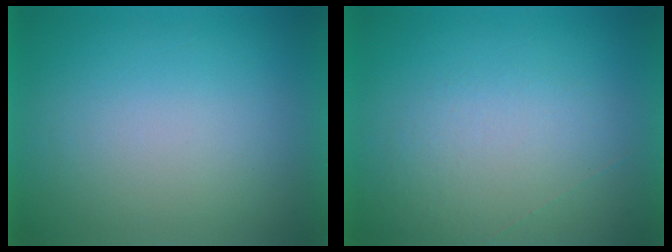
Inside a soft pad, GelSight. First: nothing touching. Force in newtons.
{"total": 1.0}